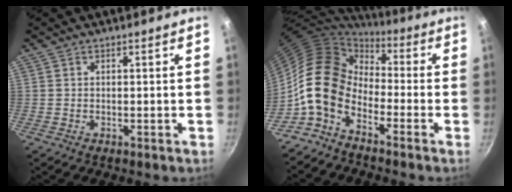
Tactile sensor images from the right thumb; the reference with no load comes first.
{"total": 12.6, "force": [-4.7, 8.5, 8.0], "torque": [-0.123, 0.046, -0.117]}